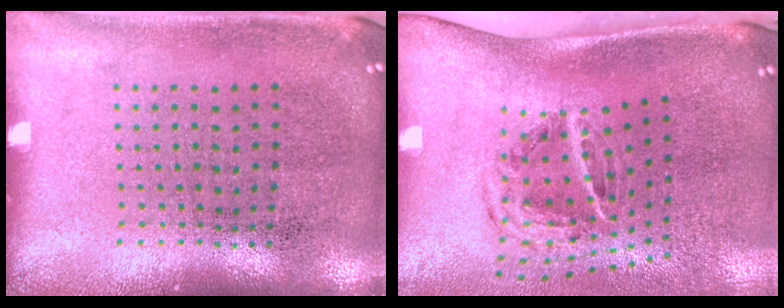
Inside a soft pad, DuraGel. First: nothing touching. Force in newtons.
{"total": 2.2, "press": 1.2, "slide": 1.8}